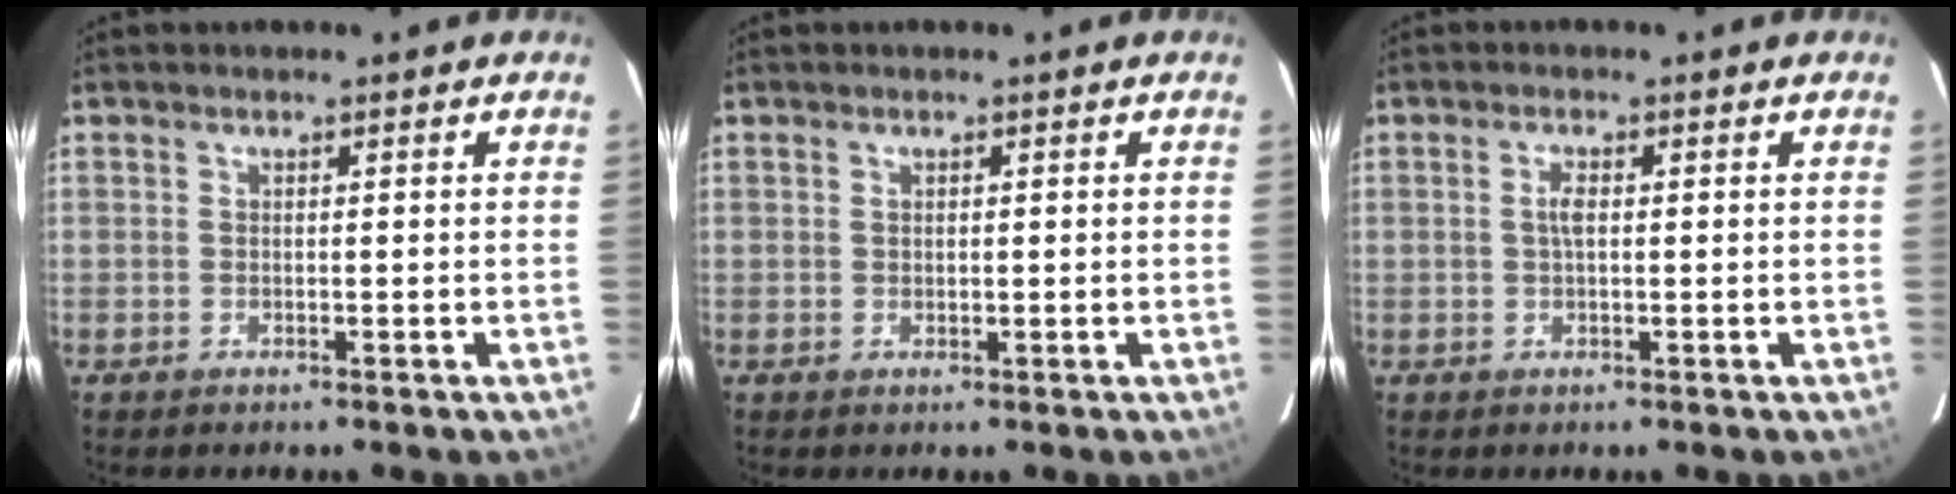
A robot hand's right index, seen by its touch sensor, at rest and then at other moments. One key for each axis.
{"total": 0.7, "fx": 0.2, "fy": 0.4, "fz": 0.5, "tx": -0.008, "ty": 0.002, "tz": 0.005}
{"total": 1.9, "fx": 0.1, "fy": 0.8, "fz": 1.7, "tx": -0.034, "ty": 0.003, "tz": 0.001}